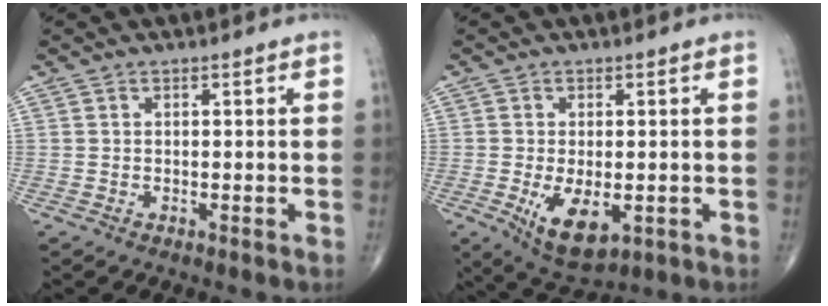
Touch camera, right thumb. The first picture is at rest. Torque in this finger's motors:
{"motor_torque": [-0.12, 0.70, 0.40, 0.23, 0.21]}